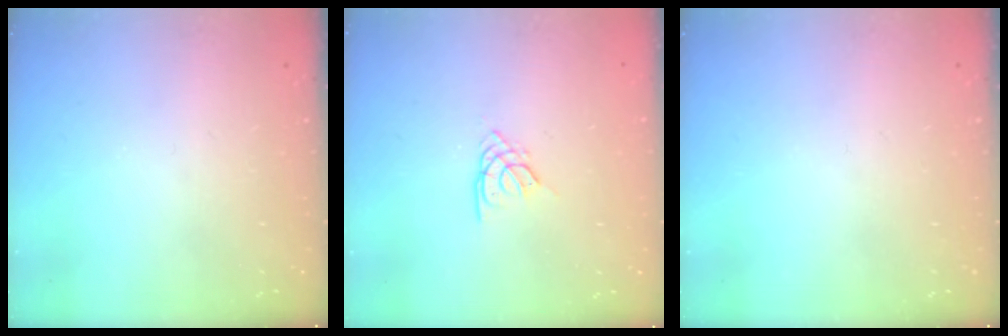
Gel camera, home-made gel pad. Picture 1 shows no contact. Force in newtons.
{"total": 2.6, "press": 2.6, "slide": 0.5}
{"total": 0.0}